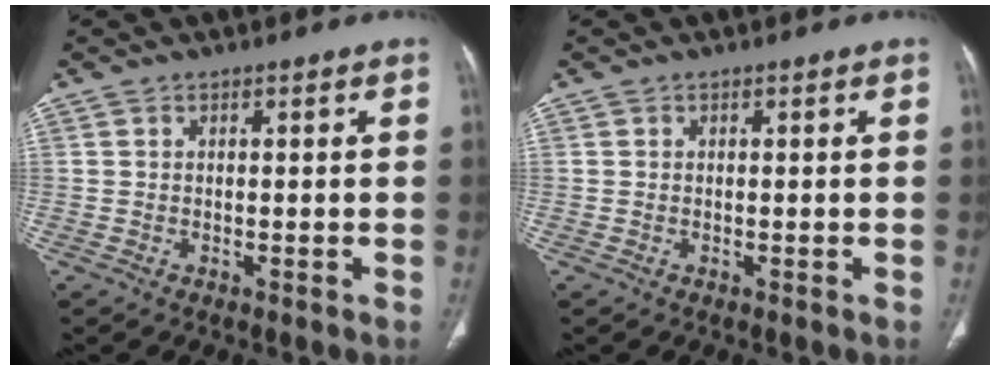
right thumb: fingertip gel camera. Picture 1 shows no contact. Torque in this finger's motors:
{"motor_torque": [0.00, 0.04, -0.05, 0.02, 0.01]}